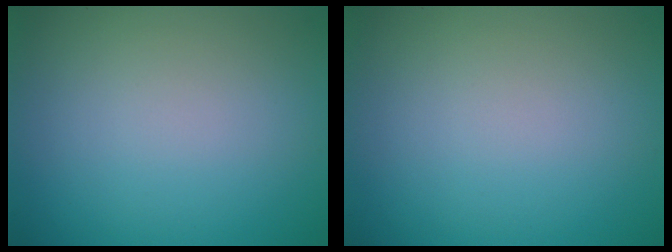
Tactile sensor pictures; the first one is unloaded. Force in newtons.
{"total": 0.0}